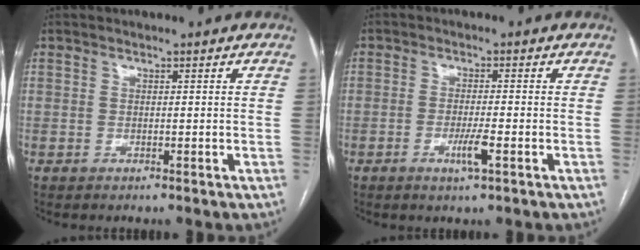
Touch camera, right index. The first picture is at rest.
{"total": 3.4, "force": [-1.5, 0.1, 3.1], "torque": [-0.058, -0.005, -0.027]}